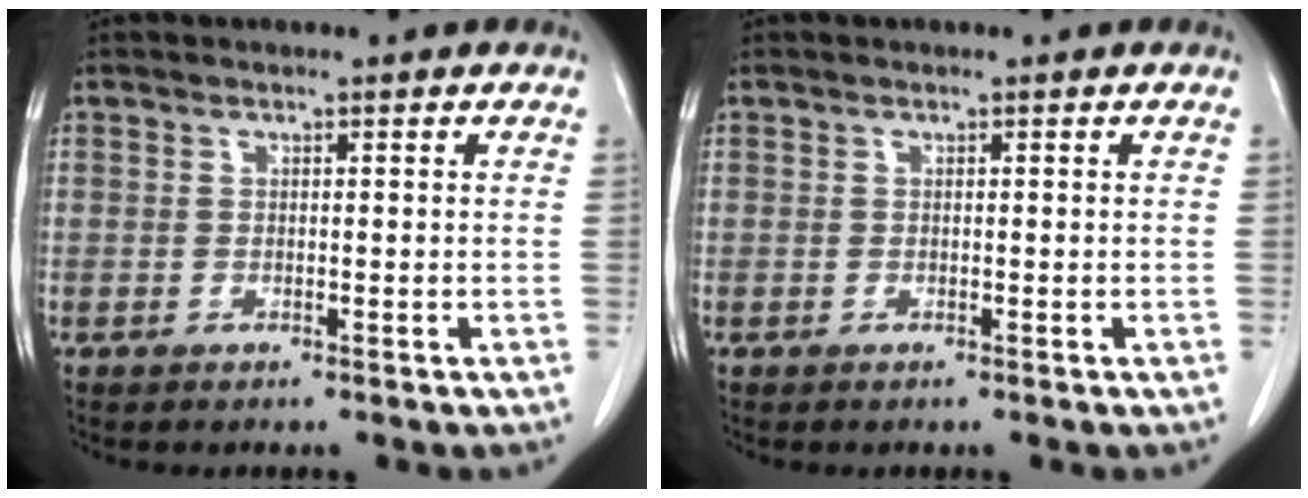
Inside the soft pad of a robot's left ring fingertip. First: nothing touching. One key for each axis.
{"total": 0.0}